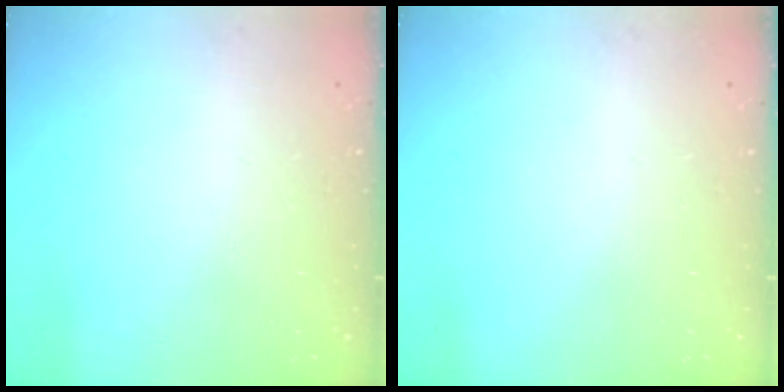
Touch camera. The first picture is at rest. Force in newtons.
{"total": 0.0}